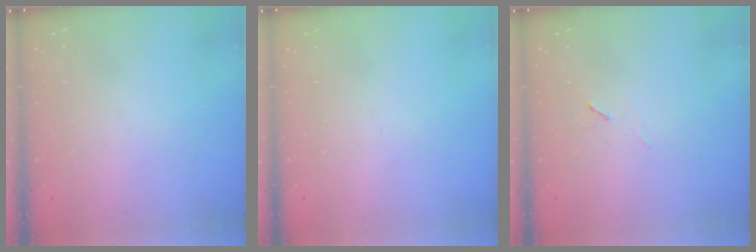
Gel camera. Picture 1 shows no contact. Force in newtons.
{"total": 0.0}
{"total": 6.0, "press": 5.3, "slide": 2.8}